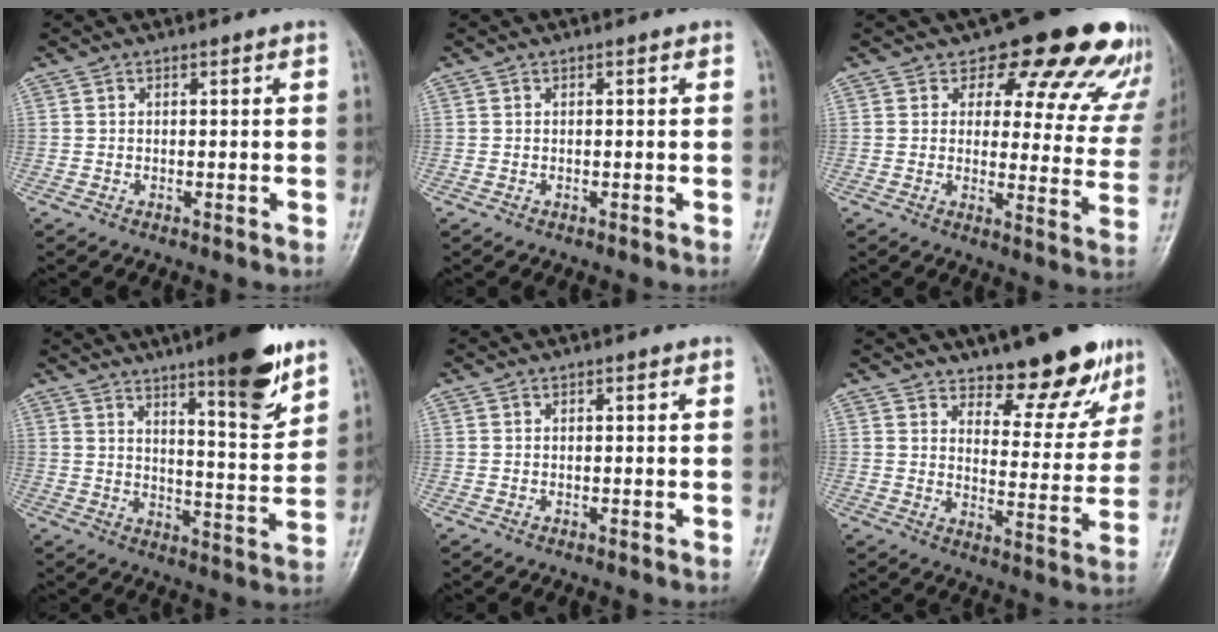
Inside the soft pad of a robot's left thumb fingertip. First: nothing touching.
{"total": 0.0}
{"total": 19.0, "force": [14.5, 8.8, 8.5], "torque": [-0.044, -0.078, 0.151]}
{"total": 14.3, "force": [9.4, 2.5, 10.5], "torque": [-0.132, -0.061, 0.141]}
{"total": 0.0}
{"total": 12.2, "force": [9.1, 4.7, 6.6], "torque": [-0.040, -0.065, 0.134]}